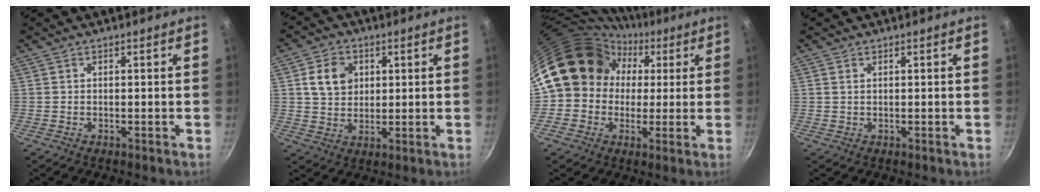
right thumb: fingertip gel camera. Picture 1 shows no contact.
{"total": 7.6, "force": [2.2, 6.0, 4.2], "torque": [-0.055, 0.000, 0.037]}
{"total": 15.3, "force": [2.0, 13.5, 7.1], "torque": [-0.081, 0.039, 0.021]}
{"total": 0.8, "force": [0.4, 0.4, 0.5], "torque": [-0.010, 0.001, 0.008]}